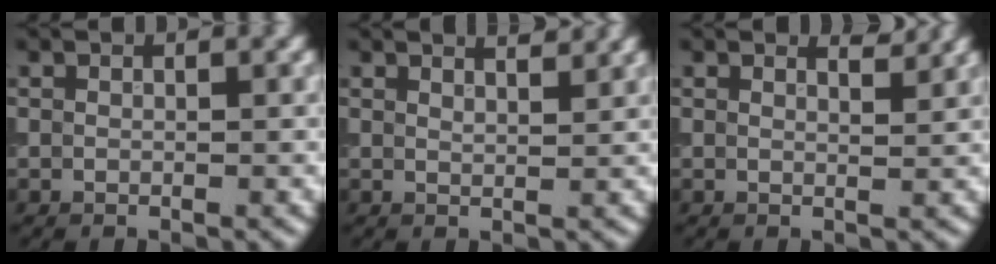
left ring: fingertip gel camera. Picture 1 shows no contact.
{"total": 3.0, "force": [2.5, 0.9, 1.4], "torque": [0.005, 0.016, 0.008]}
{"total": 1.6, "force": [1.5, 0.2, 0.5], "torque": [-0.004, -0.002, 0.012]}